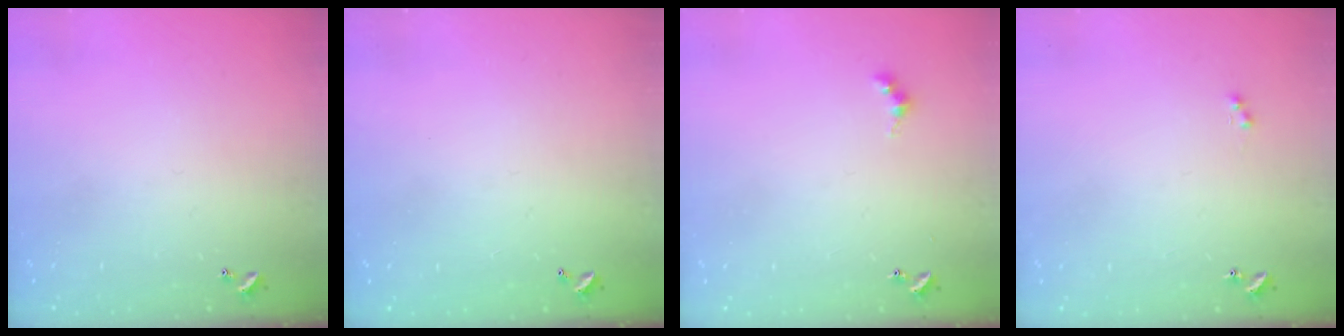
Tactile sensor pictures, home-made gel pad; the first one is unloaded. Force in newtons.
{"total": 3.0, "press": 3.0, "slide": 0.1}
{"total": 3.8, "press": 3.7, "slide": 0.7}
{"total": 1.0, "press": 0.9, "slide": 0.5}